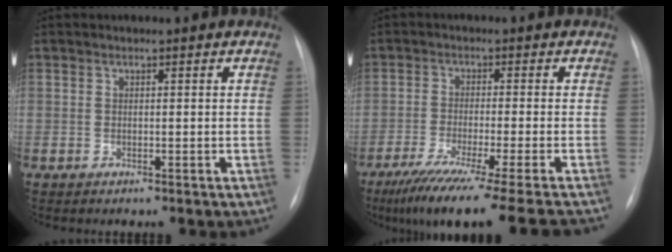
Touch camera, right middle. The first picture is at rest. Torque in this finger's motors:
{"motor_torque": [0.87, -0.84, 0.20, 0.07]}